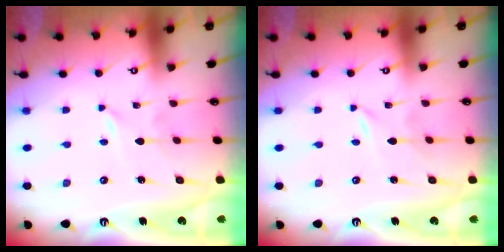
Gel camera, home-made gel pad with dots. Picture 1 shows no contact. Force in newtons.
{"total": 0.0}